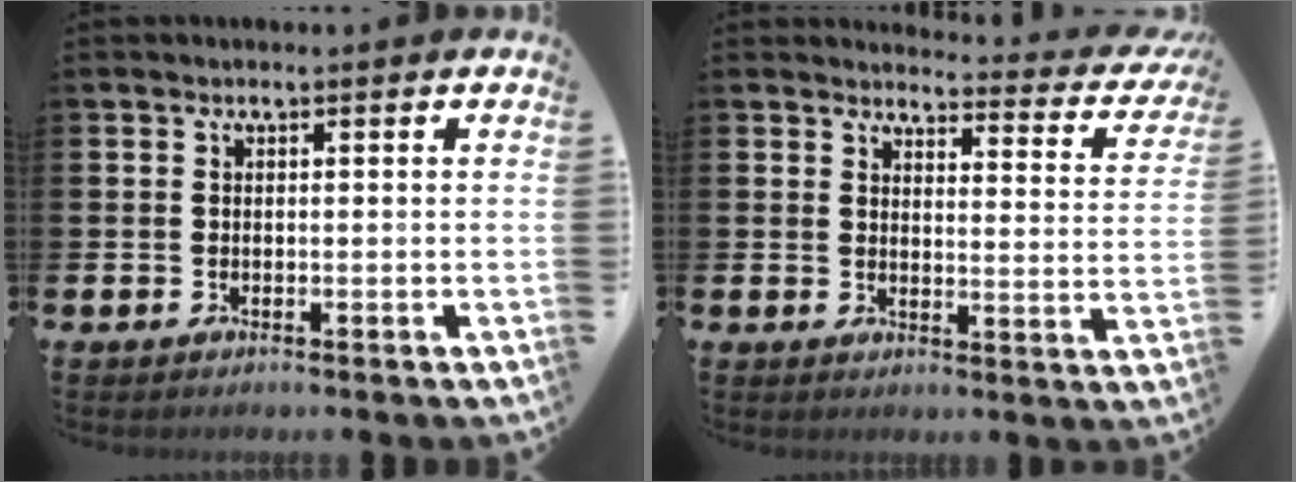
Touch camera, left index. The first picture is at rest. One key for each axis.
{"total": 3.2, "fx": 3.0, "fy": 0.7, "fz": 0.7, "tx": -0.008, "ty": -0.036, "tz": 0.042}